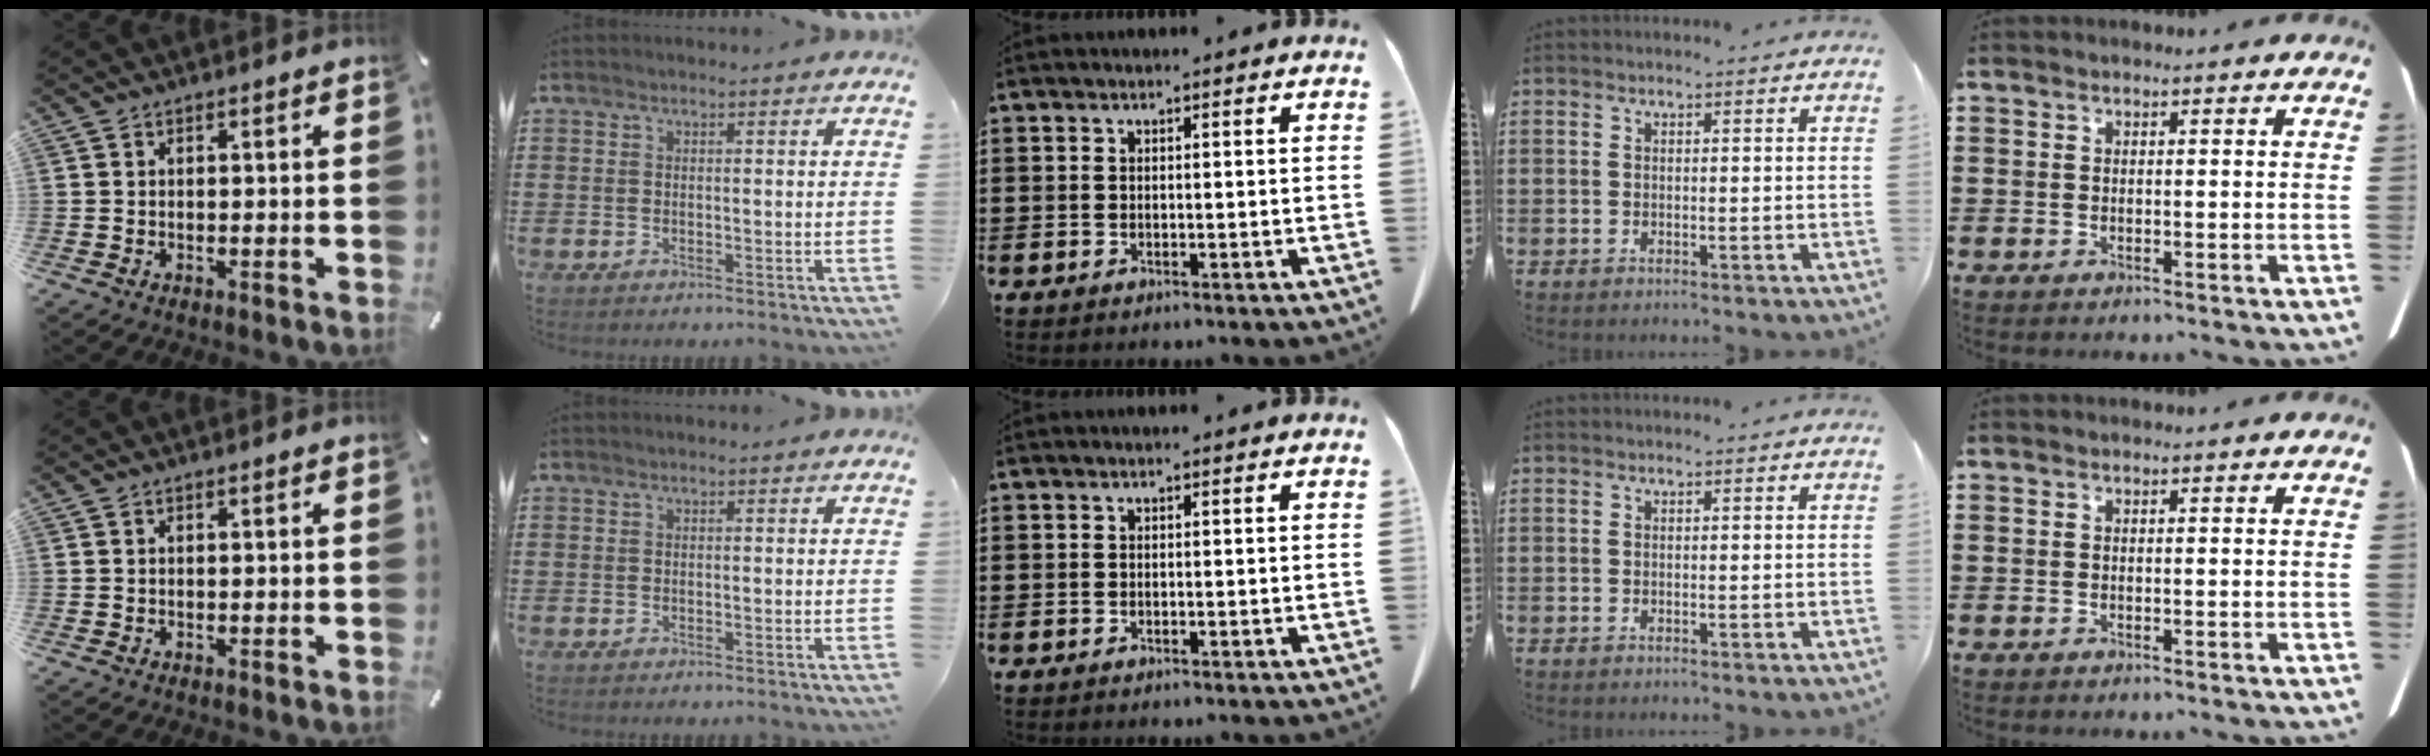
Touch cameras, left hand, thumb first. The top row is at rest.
{}